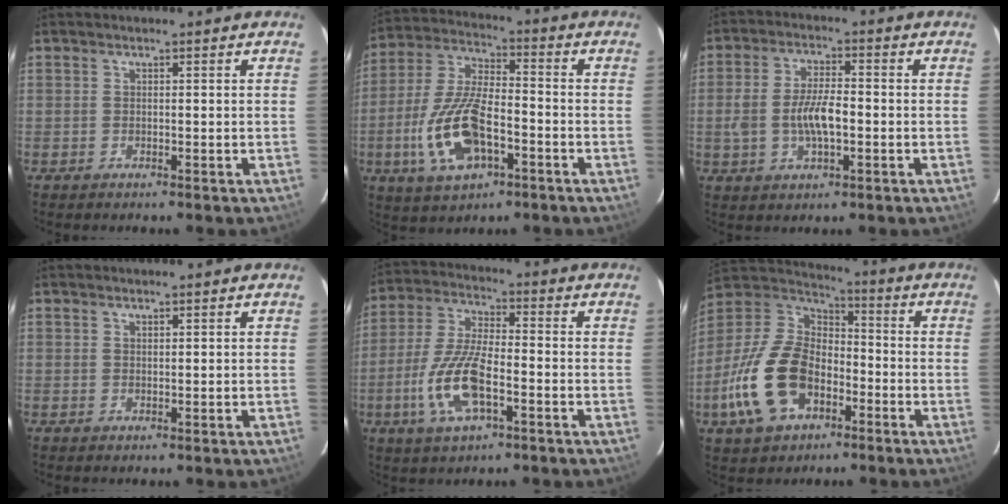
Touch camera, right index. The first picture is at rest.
{"total": 15.5, "force": [-5.4, 6.8, 12.9], "torque": [-0.281, -0.004, -0.097]}
{"total": 8.3, "force": [-1.4, 3.6, 7.3], "torque": [-0.146, 0.003, -0.024]}
{"total": 0.7, "force": [0.6, 0.3, 0.3], "torque": [-0.005, 0.001, 0.010]}
{"total": 12.8, "force": [-4.5, 4.5, 11.1], "torque": [-0.238, -0.005, -0.087]}
{"total": 20.2, "force": [-8.0, 12.6, 13.6], "torque": [-0.314, 0.000, -0.141]}